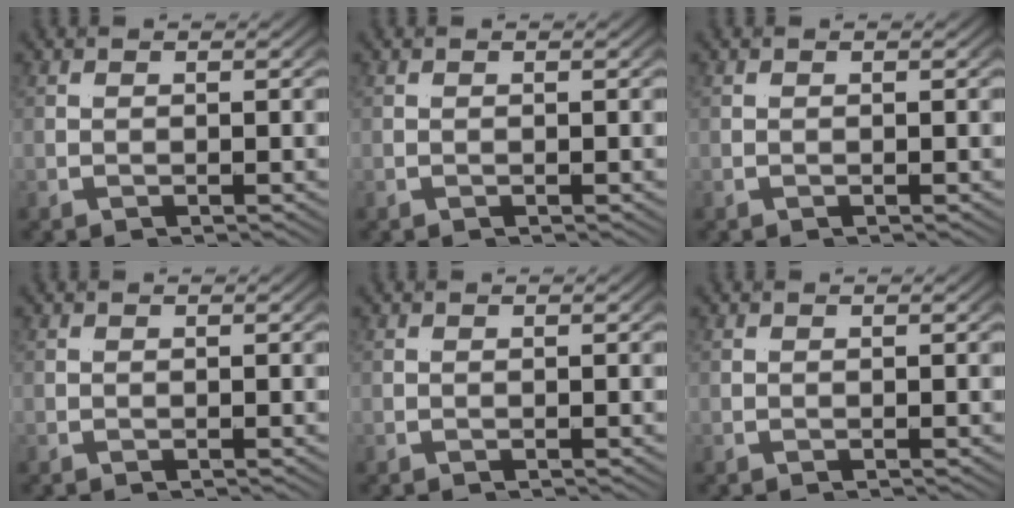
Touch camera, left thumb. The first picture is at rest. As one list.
[{"total": 0.0}, {"total": 0.0}, {"total": 0.0}, {"total": 0.0}, {"total": 0.0}]